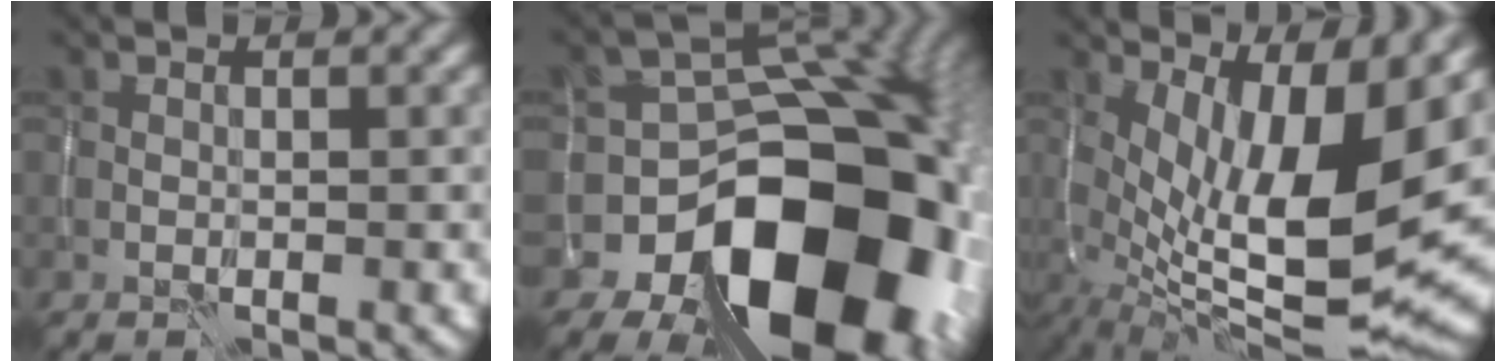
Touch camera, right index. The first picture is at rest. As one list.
[{"total": 17.6, "force": [-7.8, 11.9, 10.2], "torque": [-0.100, -0.001, -0.124]}, {"total": 12.8, "force": [1.4, 4.2, 12.0], "torque": [-0.200, -0.014, 0.040]}]